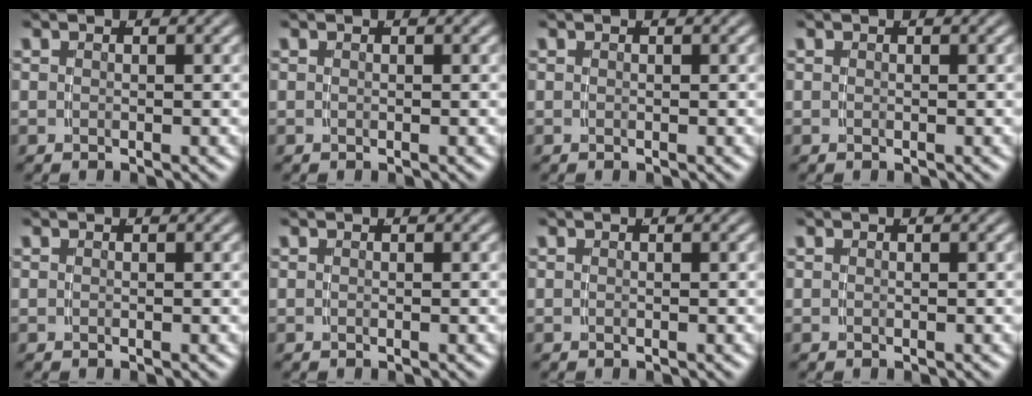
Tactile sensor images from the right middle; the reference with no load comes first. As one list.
[{"total": 0.0}, {"total": 0.0}, {"total": 0.0}, {"total": 0.0}, {"total": 0.0}, {"total": 0.0}, {"total": 0.0}]